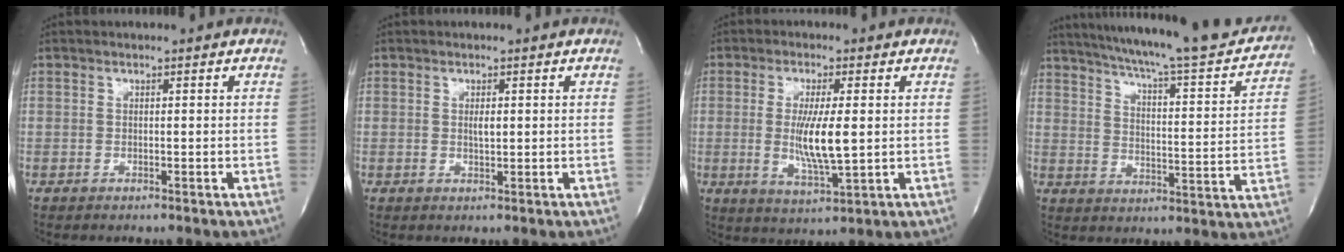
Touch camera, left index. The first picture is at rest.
{"total": 1.3, "force": [0.4, 0.4, 1.2], "torque": [-0.023, -0.001, 0.007]}
{"total": 7.9, "force": [0.2, 0.9, 7.8], "torque": [-0.154, -0.020, 0.005]}
{"total": 24.3, "force": [22.0, 2.0, 10.3], "torque": [-0.160, -0.047, 0.285]}